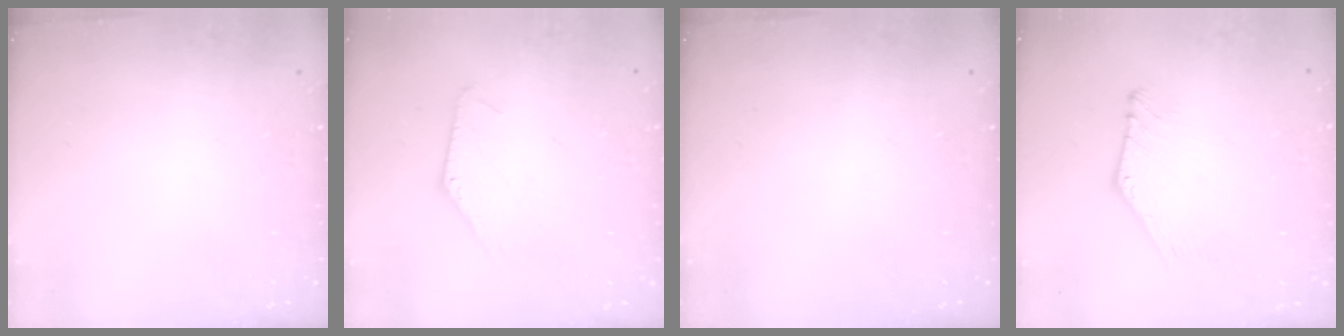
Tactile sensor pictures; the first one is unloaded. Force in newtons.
{"total": 0.0}
{"total": 0.0}
{"total": 2.2, "press": 2.2, "slide": 0.1}